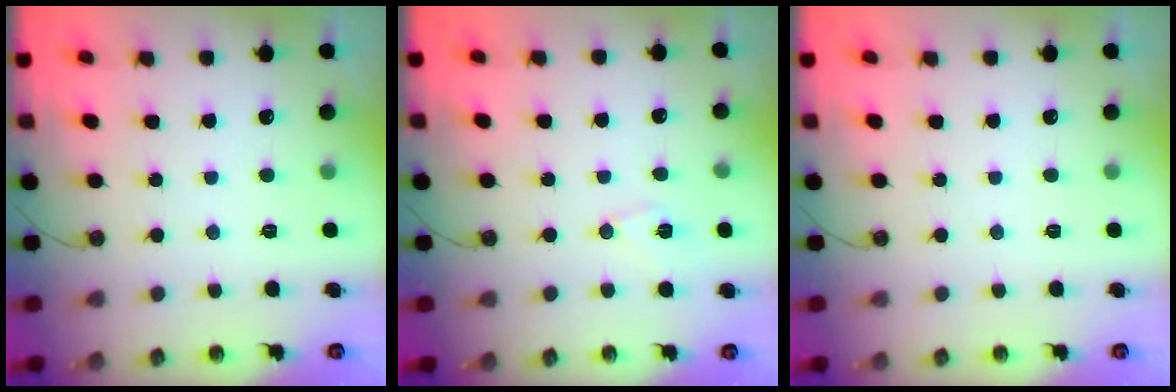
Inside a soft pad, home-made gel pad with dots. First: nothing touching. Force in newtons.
{"total": 6.3, "press": 6.1, "slide": 1.6}
{"total": 0.0}